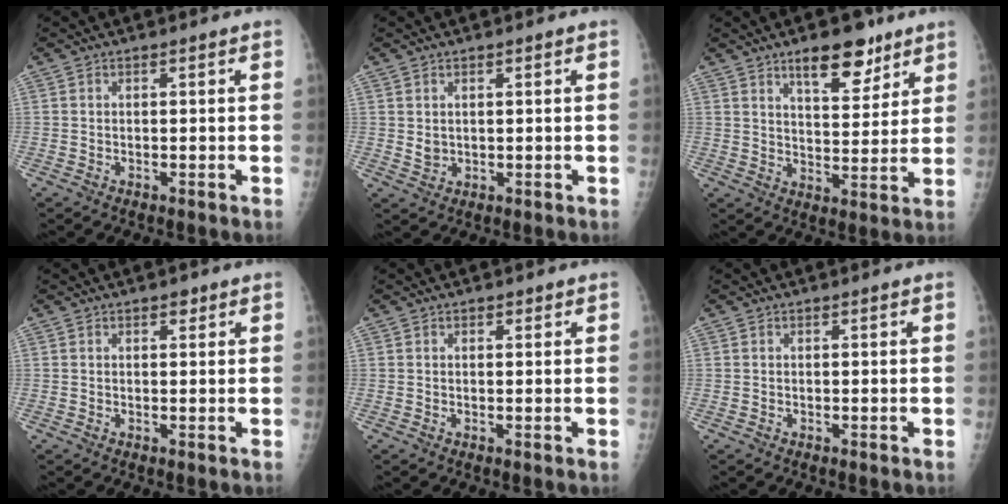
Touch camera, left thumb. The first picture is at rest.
{"total": 1.7, "force": [0.5, 1.3, 0.9], "torque": [-0.007, -0.007, 0.016]}
{"total": 9.9, "force": [6.6, 4.1, 6.2], "torque": [-0.063, -0.041, 0.104]}
{"total": 1.0, "force": [0.6, 0.6, 0.5], "torque": [0.004, -0.002, 0.007]}
{"total": 0.5, "force": [0.3, 0.4, 0.2], "torque": [0.004, -0.002, 0.003]}
{"total": 0.0}